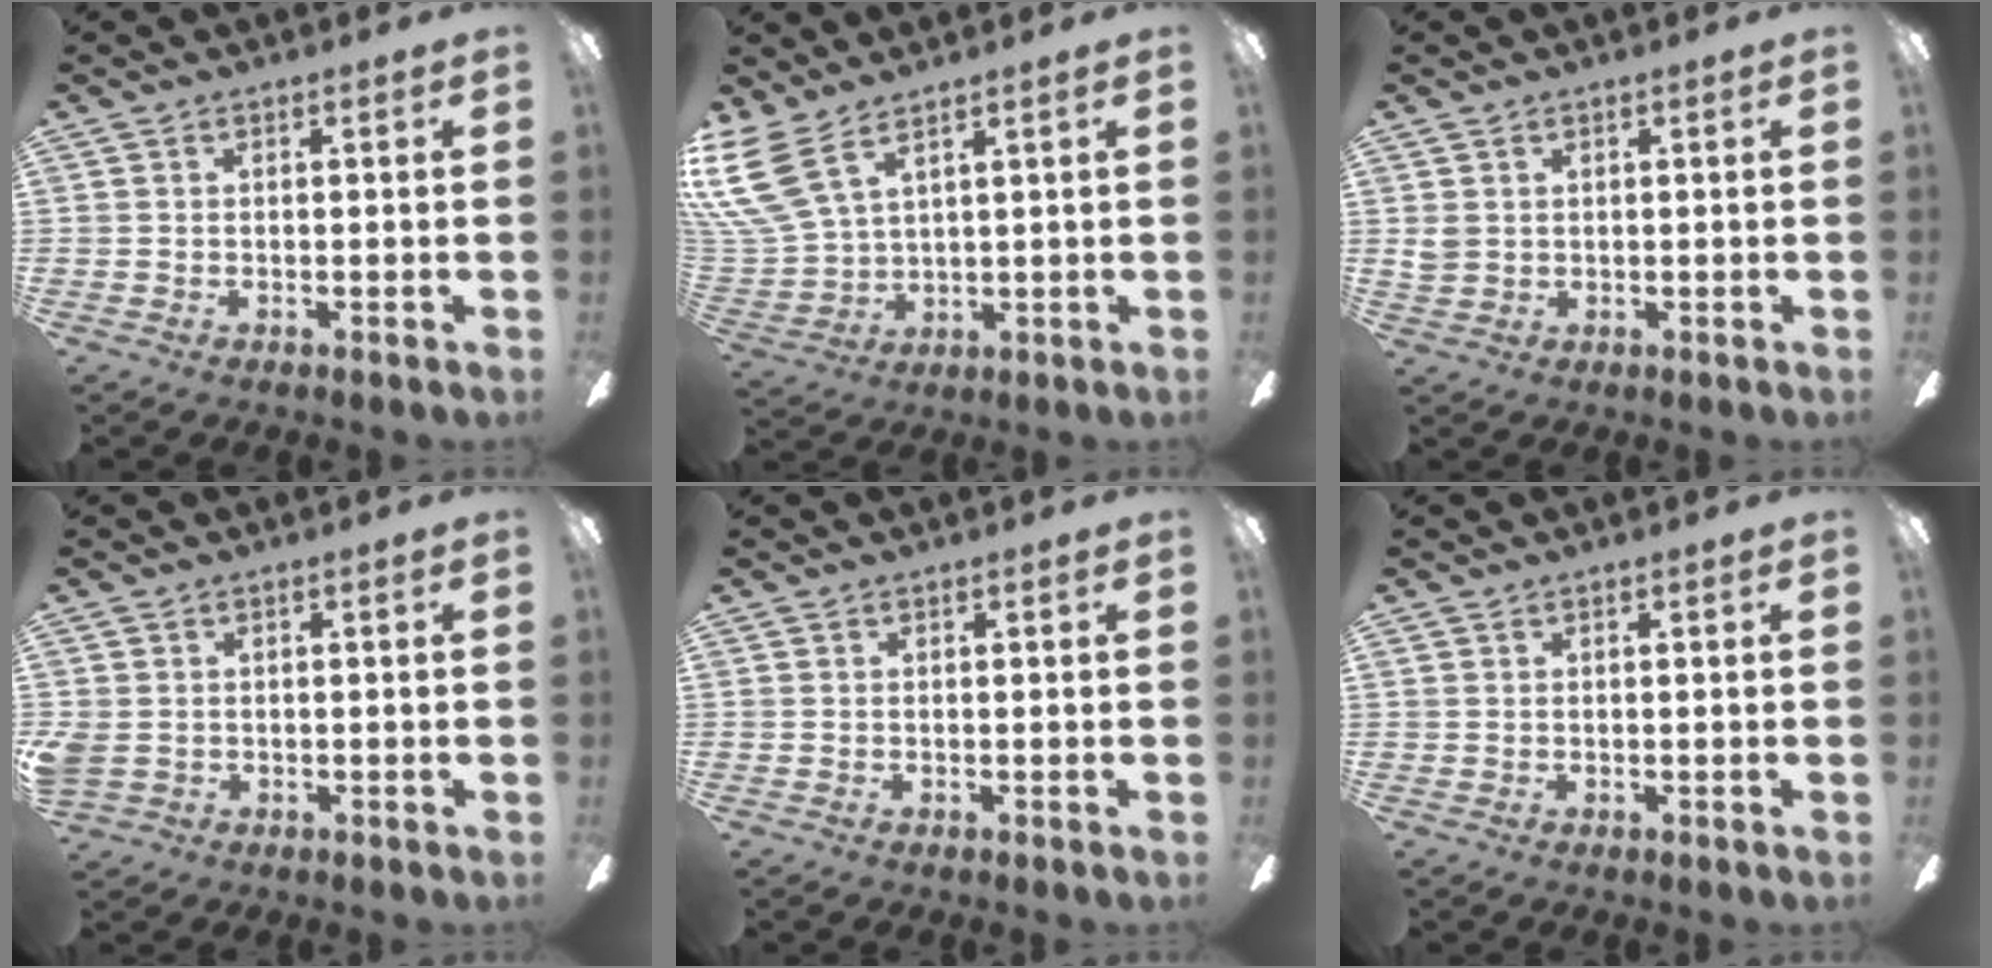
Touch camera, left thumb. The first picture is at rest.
{"total": 12.0, "force": [7.5, 5.0, 8.0], "torque": [-0.193, -0.035, 0.142]}
{"total": 2.2, "force": [0.7, 1.9, 1.0], "torque": [-0.021, 0.004, 0.014]}
{"total": 3.2, "force": [-0.3, 2.7, 1.8], "torque": [-0.044, 0.001, -0.007]}
{"total": 0.0}
{"total": 0.0}